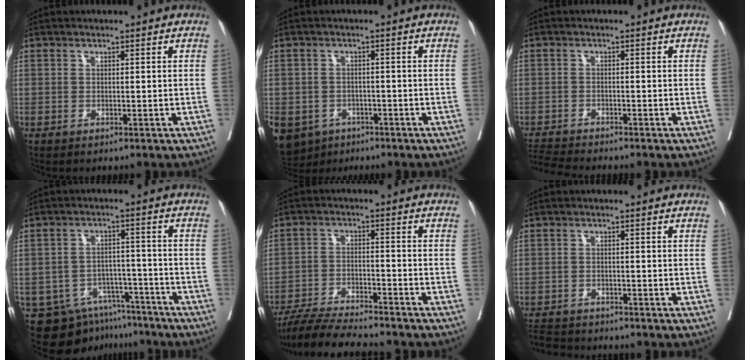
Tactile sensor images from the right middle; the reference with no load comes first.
{"total": 10.5, "force": [-5.9, 8.0, 3.3], "torque": [-0.093, -0.010, -0.080]}
{"total": 4.0, "force": [-3.8, -1.1, 0.7], "torque": [-0.011, -0.021, -0.070]}
{"total": 10.4, "force": [-8.6, 5.8, 1.4], "torque": [-0.014, 0.028, -0.117]}
{"total": 11.4, "force": [-10.4, 0.6, 4.6], "torque": [-0.074, -0.018, -0.171]}
{"total": 4.5, "force": [-4.5, 0.5, 0.6], "torque": [-0.007, -0.015, -0.076]}